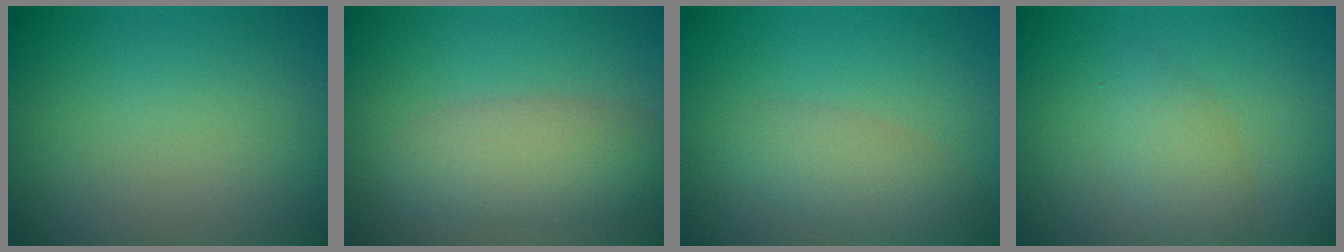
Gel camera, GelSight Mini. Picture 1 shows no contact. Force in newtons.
{"total": 4.3, "press": 4.3, "slide": 0.5}
{"total": 2.8, "press": 2.8, "slide": 0.2}
{"total": 2.6, "press": 2.6, "slide": 0.2}